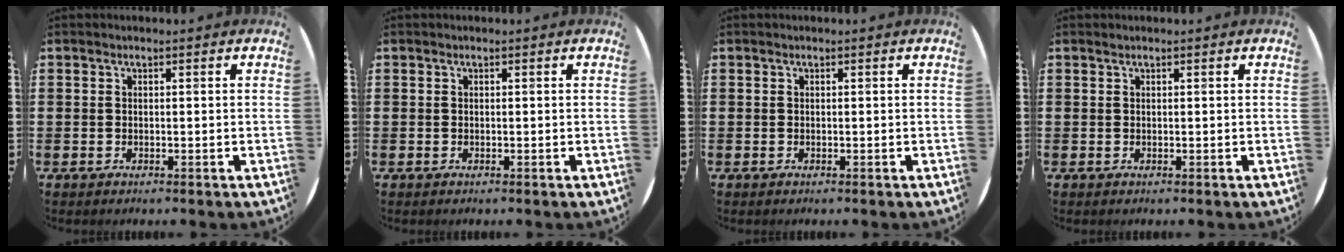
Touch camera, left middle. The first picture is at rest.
{"total": 0.0}
{"total": 0.0}
{"total": 0.0}